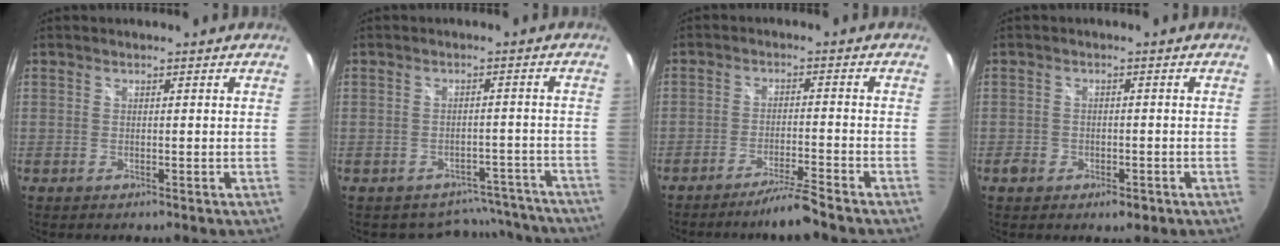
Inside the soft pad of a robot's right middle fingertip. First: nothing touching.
{"total": 9.3, "force": [-8.0, 4.6, 0.8], "torque": [-0.006, 0.027, -0.081]}
{"total": 7.5, "force": [-6.1, -2.1, 3.7], "torque": [-0.086, -0.013, -0.102]}
{"total": 3.6, "force": [-2.0, 2.4, 1.9], "torque": [-0.038, -0.005, -0.030]}